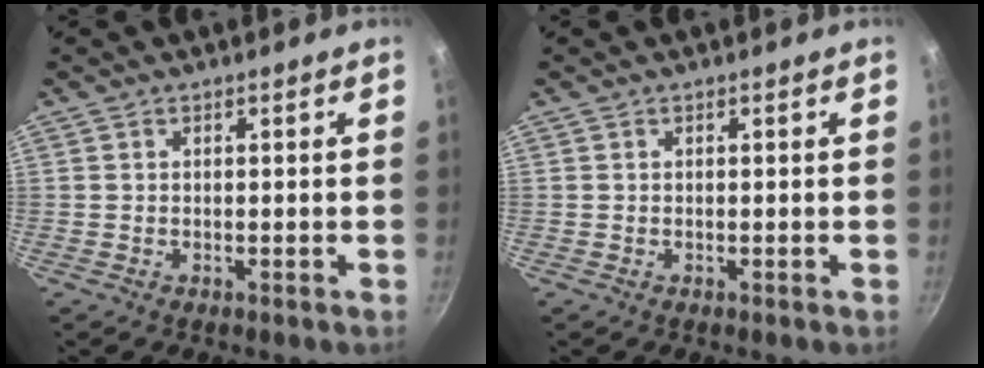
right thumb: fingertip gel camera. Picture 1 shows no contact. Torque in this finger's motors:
{"motor_torque": [0.00, 0.00, 0.00, -0.01, 0.00]}